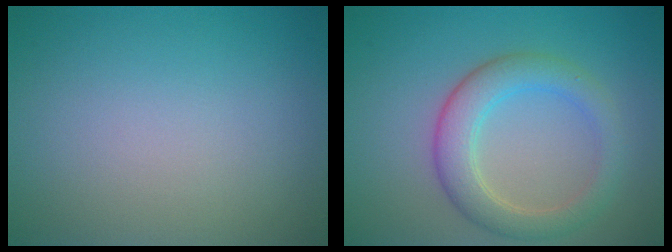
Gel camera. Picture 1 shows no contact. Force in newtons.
{"total": 4.4, "press": 4.4, "slide": 0.3}